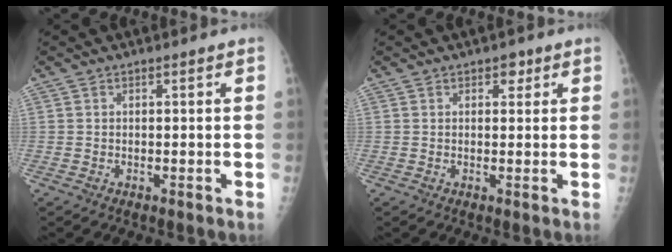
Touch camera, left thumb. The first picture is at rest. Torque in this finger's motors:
{"motor_torque": [0.76, 0.09, 0.33, 0.03, 0.07]}